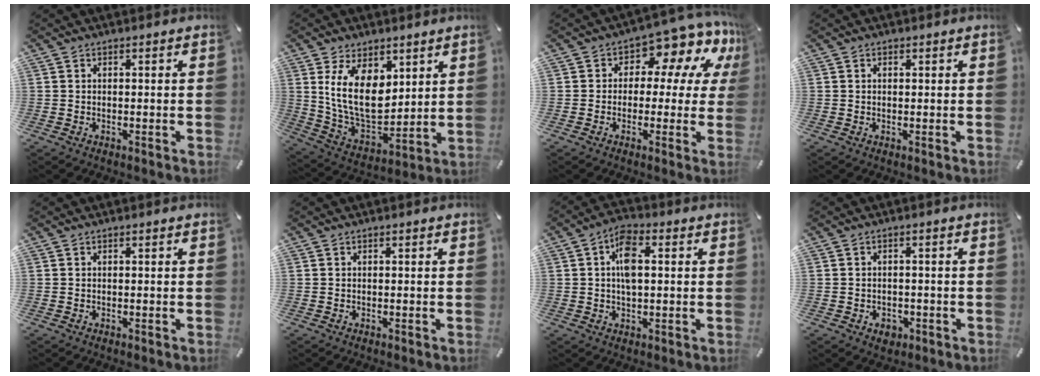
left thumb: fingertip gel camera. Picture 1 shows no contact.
{"total": 14.8, "force": [5.3, 9.9, 9.7], "torque": [-0.204, -0.033, 0.097]}
{"total": 8.9, "force": [5.1, 5.0, 5.2], "torque": [-0.073, -0.052, 0.090]}
{"total": 0.6, "force": [0.2, 0.5, 0.3], "torque": [-0.006, 0.004, 0.002]}
{"total": 0.0}
{"total": 0.0}
{"total": 7.0, "force": [1.1, 3.7, 5.9], "torque": [-0.107, 0.006, 0.014]}
{"total": 3.0, "force": [-1.2, 2.4, 1.3], "torque": [-0.023, 0.005, -0.023]}